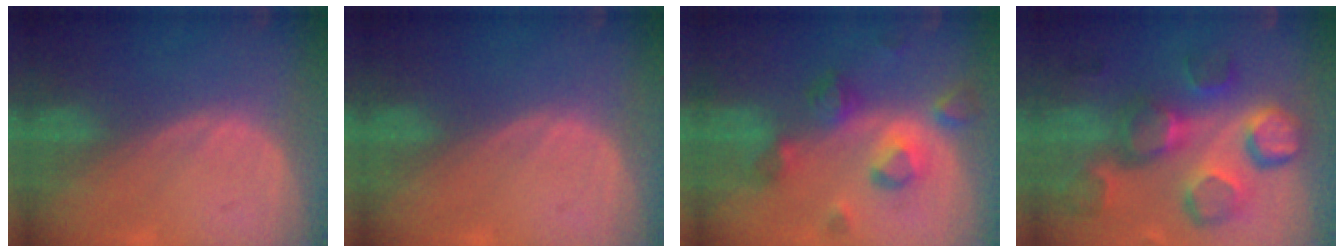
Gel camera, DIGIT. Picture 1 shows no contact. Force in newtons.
{"total": 0.0}
{"total": 8.0, "press": 7.7, "slide": 2.4}
{"total": 12.5, "press": 11.1, "slide": 5.7}